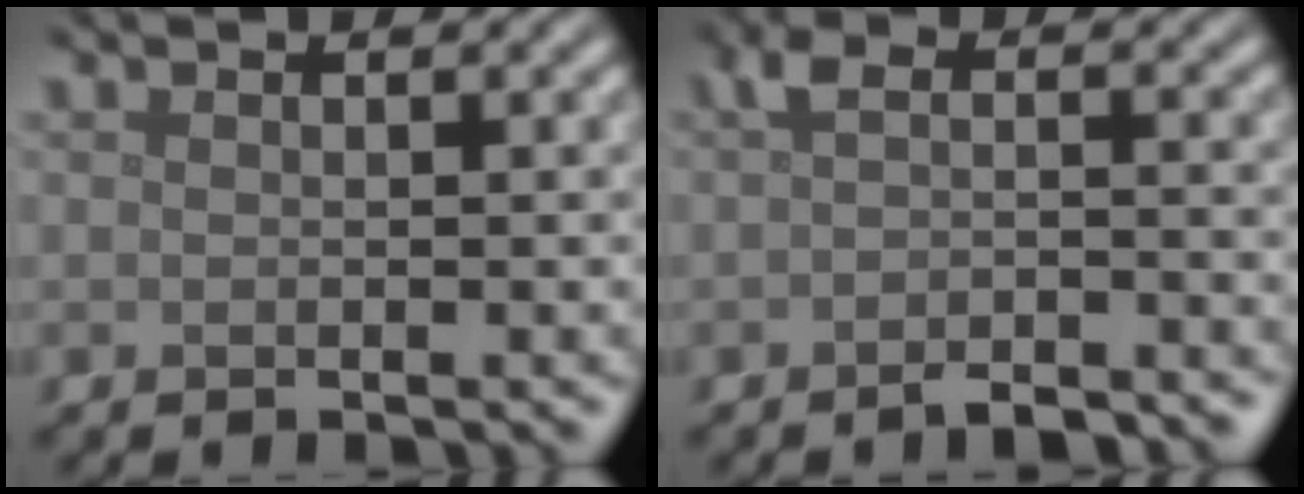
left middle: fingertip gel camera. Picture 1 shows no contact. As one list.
[{"total": 3.2, "force": [-1.8, 1.2, 2.3], "torque": [-0.043, -0.006, -0.035]}]